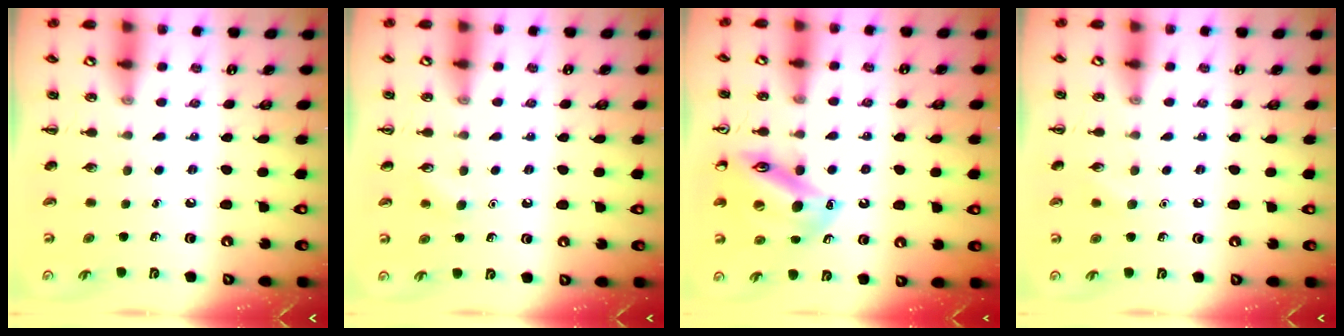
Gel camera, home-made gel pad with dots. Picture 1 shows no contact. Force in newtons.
{"total": 4.7, "press": 4.5, "slide": 1.2}
{"total": 16.2, "press": 16.0, "slide": 2.5}
{"total": 4.7, "press": 4.6, "slide": 1.3}